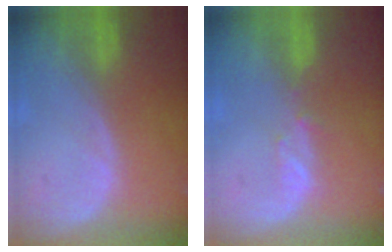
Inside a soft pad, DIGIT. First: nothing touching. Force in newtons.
{"total": 1.5, "press": 1.4, "slide": 0.2}